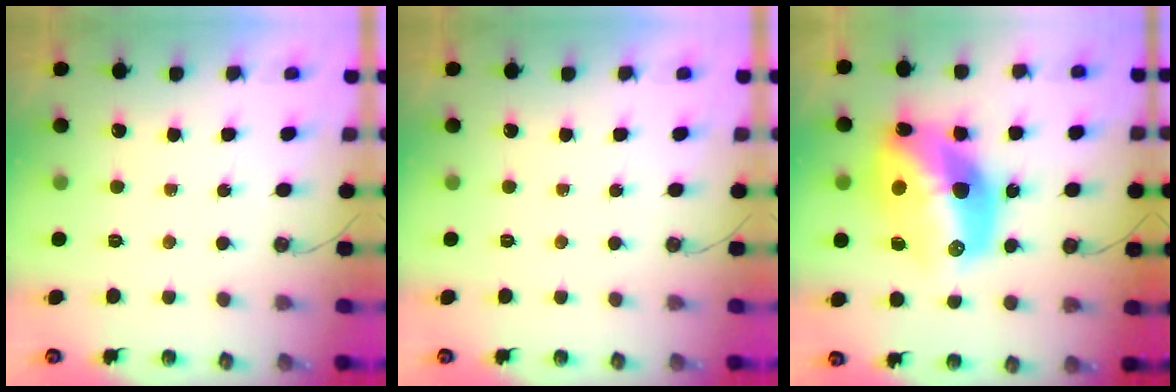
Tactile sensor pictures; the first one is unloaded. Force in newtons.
{"total": 0.0}
{"total": 22.0, "press": 21.5, "slide": 5.0}